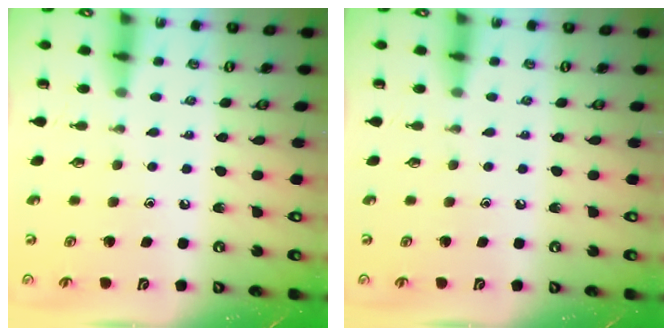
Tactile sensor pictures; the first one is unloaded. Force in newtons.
{"total": 0.0}